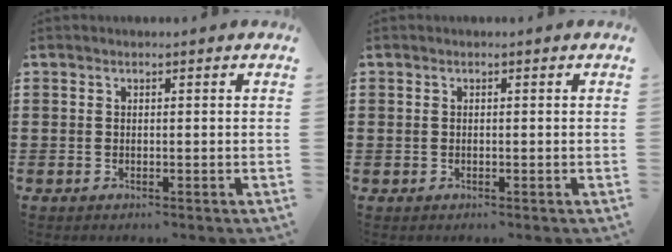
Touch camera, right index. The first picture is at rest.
{"total": 0.0}